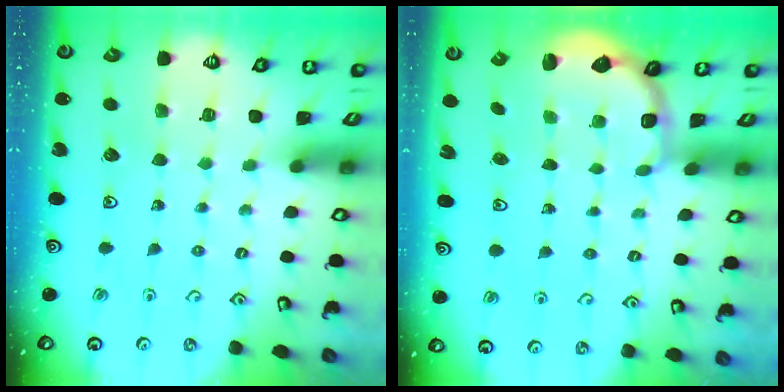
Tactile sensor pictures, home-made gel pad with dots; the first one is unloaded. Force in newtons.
{"total": 2.8, "press": 2.1, "slide": 1.9}